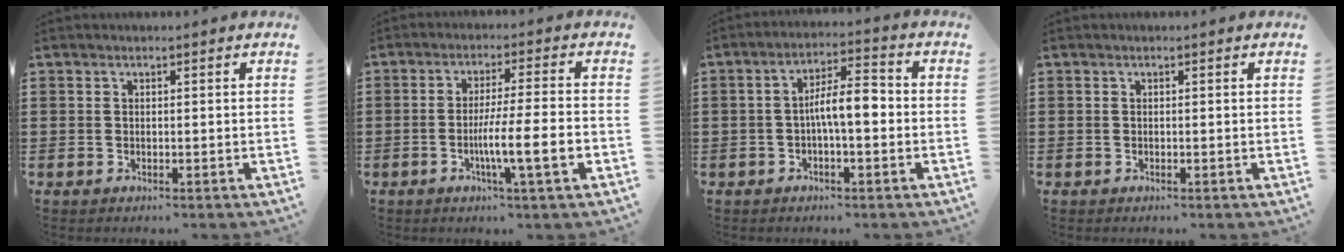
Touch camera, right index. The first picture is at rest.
{"total": 8.0, "force": [-2.4, 0.2, 7.6], "torque": [-0.133, -0.011, -0.043]}
{"total": 6.6, "force": [-0.6, 2.0, 6.2], "torque": [-0.112, 0.014, -0.014]}
{"total": 0.0}